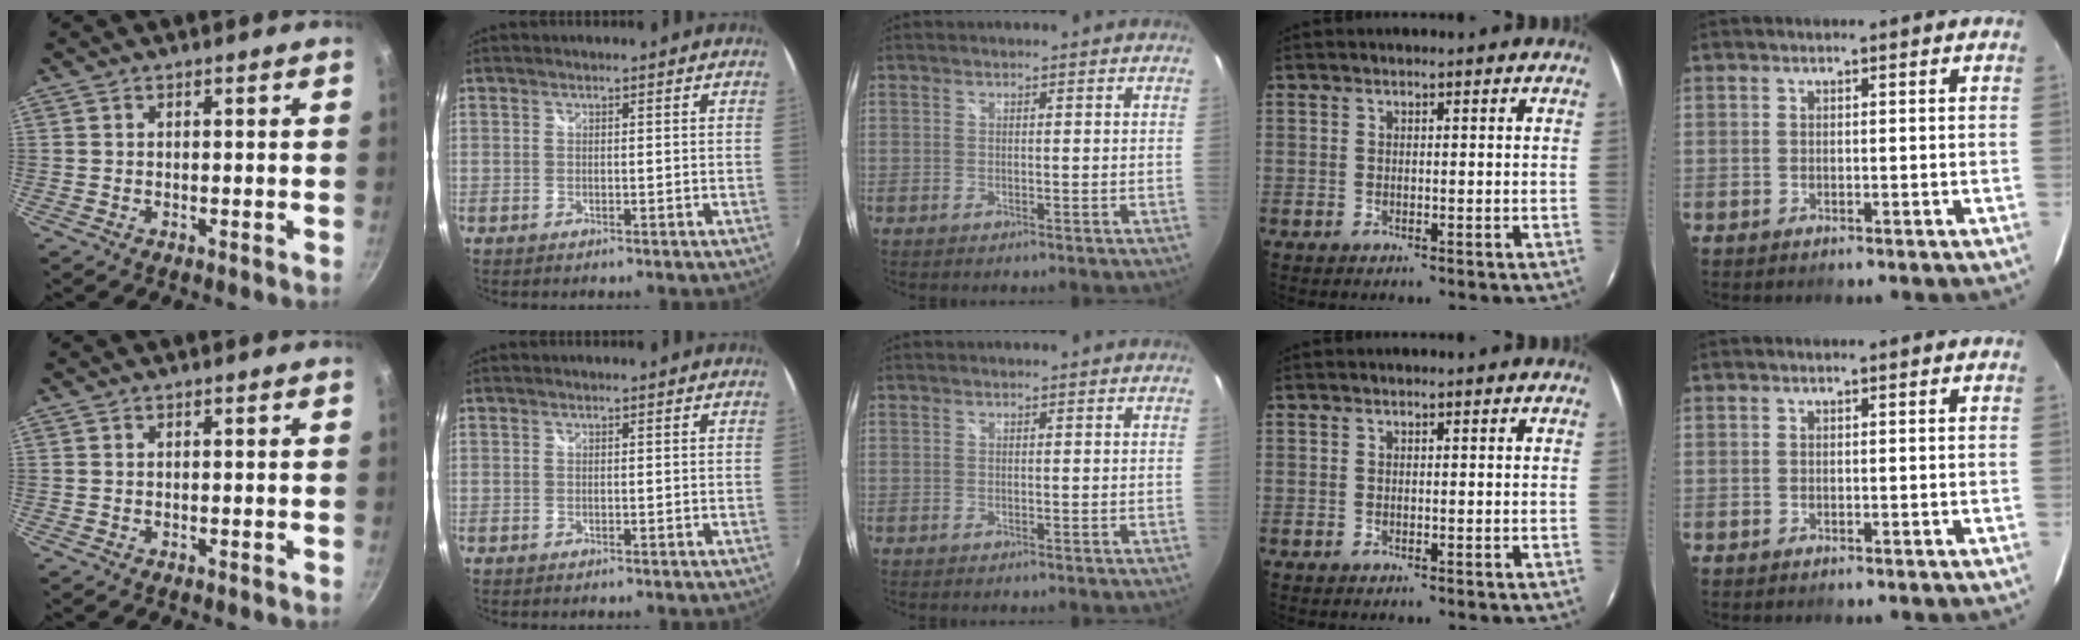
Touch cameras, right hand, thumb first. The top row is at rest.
{}